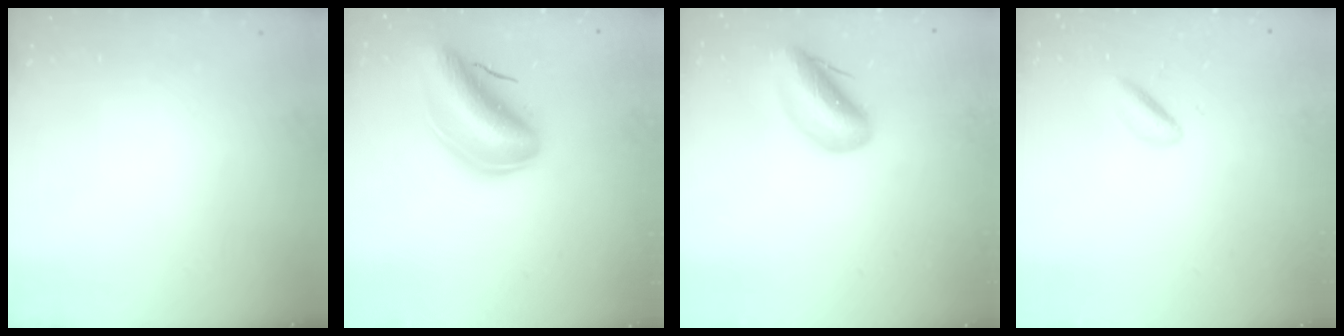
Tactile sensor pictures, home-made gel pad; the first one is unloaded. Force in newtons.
{"total": 15.3, "press": 14.6, "slide": 4.3}
{"total": 8.9, "press": 8.8, "slide": 1.2}
{"total": 2.5, "press": 2.3, "slide": 0.9}